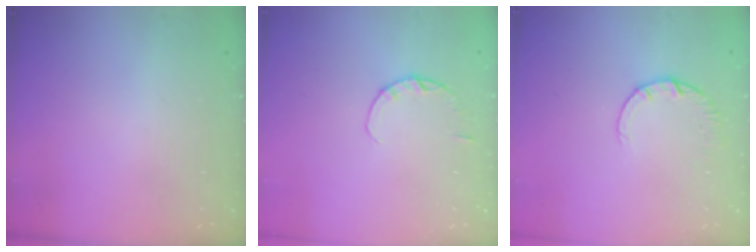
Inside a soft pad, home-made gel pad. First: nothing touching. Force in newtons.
{"total": 2.9, "press": 2.8, "slide": 0.4}
{"total": 2.4, "press": 2.4, "slide": 0.2}